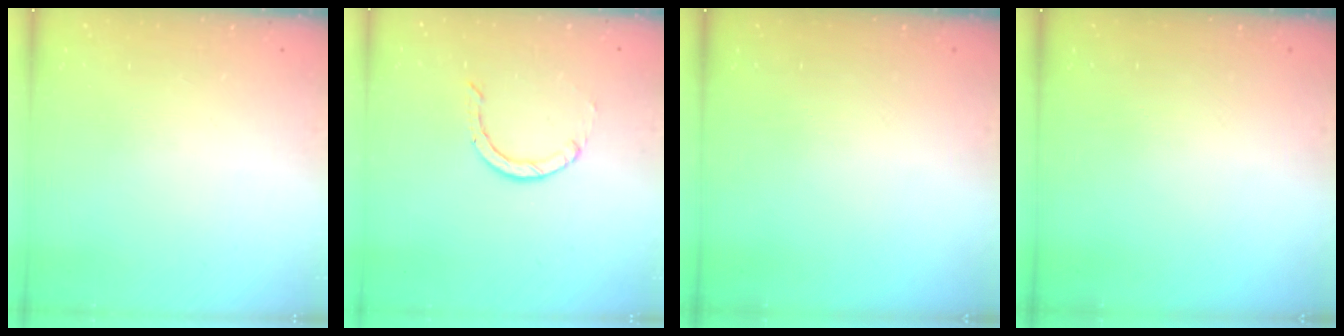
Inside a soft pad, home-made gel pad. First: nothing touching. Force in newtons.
{"total": 0.8, "press": 0.8, "slide": 0.1}
{"total": 0.0}
{"total": 0.0}